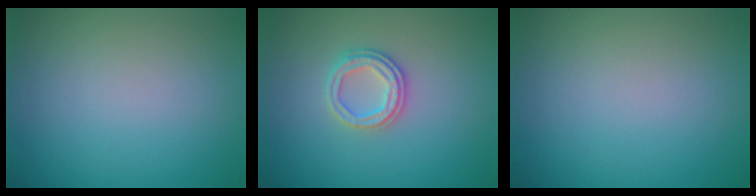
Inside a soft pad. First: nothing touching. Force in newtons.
{"total": 2.5, "press": 2.4, "slide": 0.6}
{"total": 0.0}